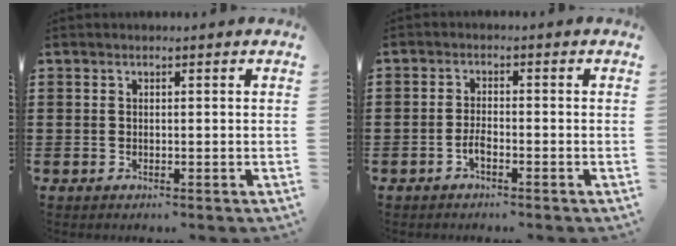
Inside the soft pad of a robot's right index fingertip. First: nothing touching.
{"total": 2.2, "force": [-1.2, 0.7, 1.7], "torque": [-0.039, 0.000, -0.026]}